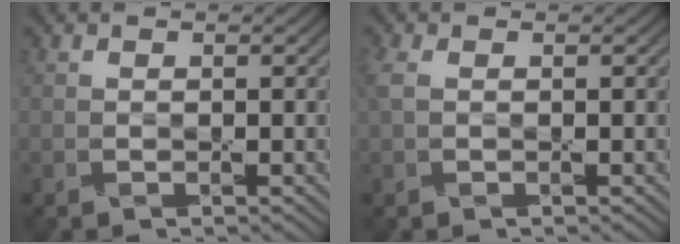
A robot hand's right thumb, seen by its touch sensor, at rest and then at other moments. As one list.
[{"total": 1.8, "force": [0.4, 1.0, 1.4], "torque": [-0.042, 0.008, 0.005]}]